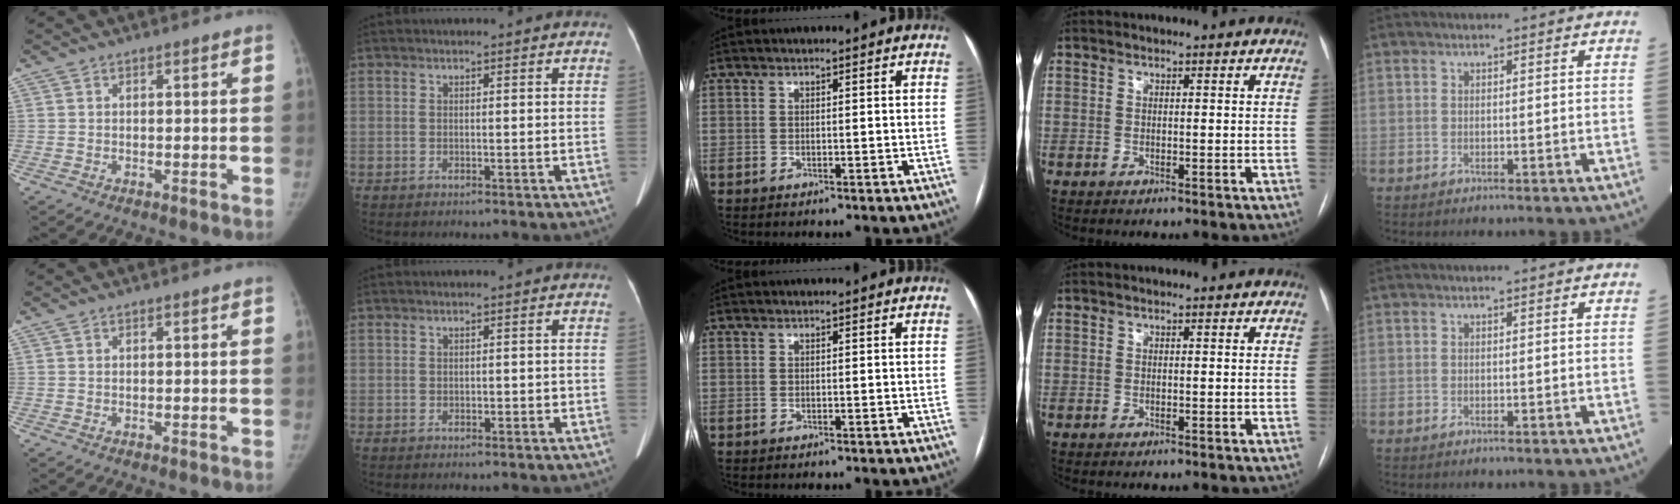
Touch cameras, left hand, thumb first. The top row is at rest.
{"index": {"total": 0.7, "force": [-0.3, 0.6, 0.3], "torque": [-0.007, 0.005, -0.004]}}